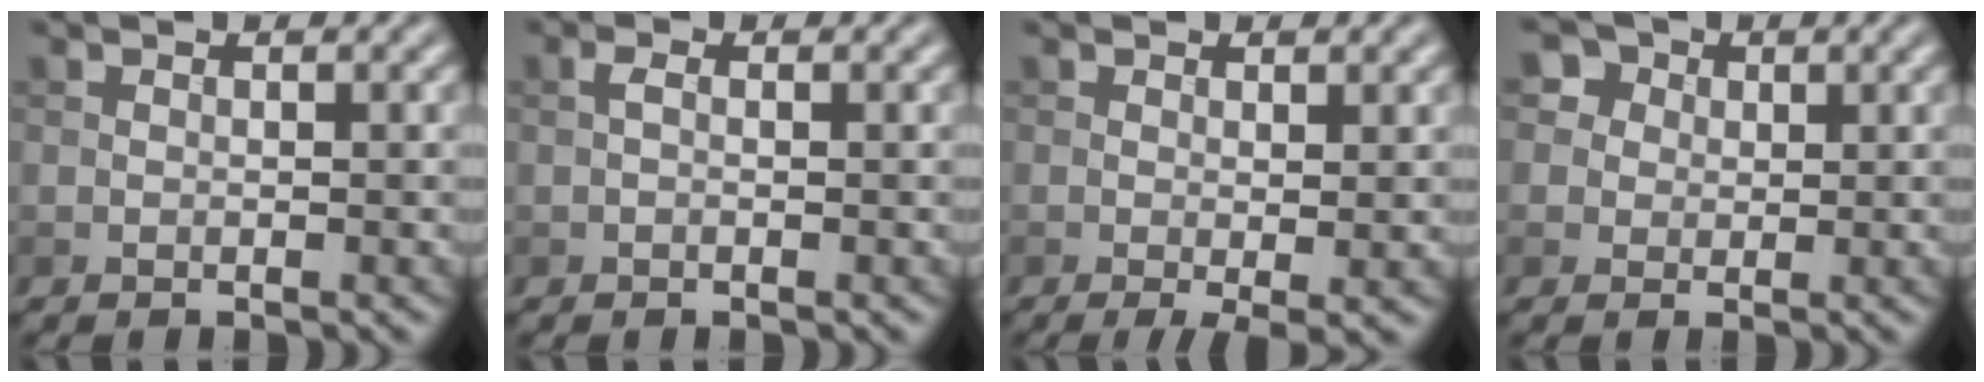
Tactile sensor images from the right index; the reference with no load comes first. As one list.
[{"total": 0.9, "force": [-0.1, 0.4, 0.8], "torque": [-0.017, 0.002, -0.004]}, {"total": 2.1, "force": [-0.2, 0.3, 2.0], "torque": [-0.033, -0.012, -0.003]}, {"total": 4.5, "force": [2.3, 3.6, 1.5], "torque": [-0.029, 0.008, 0.029]}]